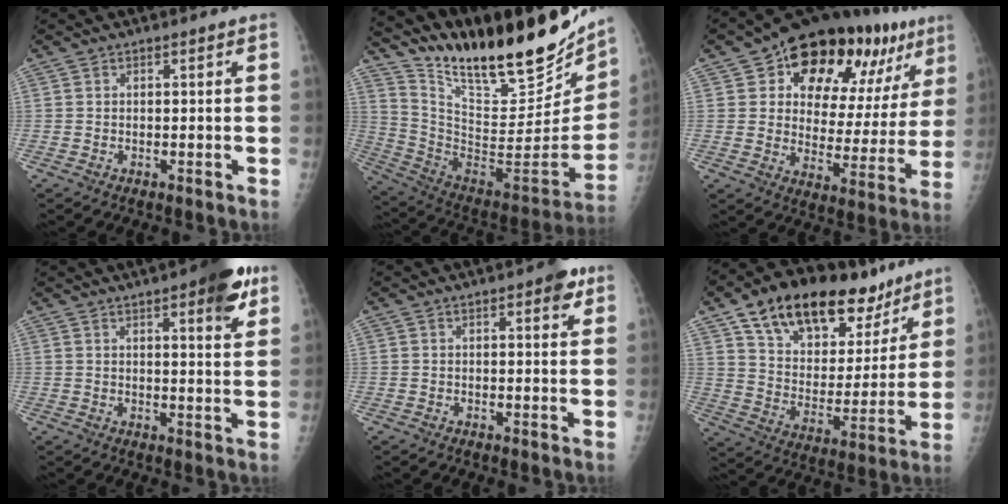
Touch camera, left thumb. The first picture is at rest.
{"total": 31.8, "force": [25.2, 9.2, 17.1], "torque": [-0.252, -0.122, 0.390]}
{"total": 25.0, "force": [14.3, 12.6, 16.1], "torque": [-0.181, -0.030, 0.210]}
{"total": 10.3, "force": [5.7, 2.7, 8.1], "torque": [-0.086, -0.021, 0.068]}
{"total": 3.8, "force": [2.0, 1.4, 2.9], "torque": [-0.024, -0.005, 0.019]}
{"total": 25.4, "force": [16.0, 13.2, 14.7], "torque": [-0.194, -0.033, 0.262]}